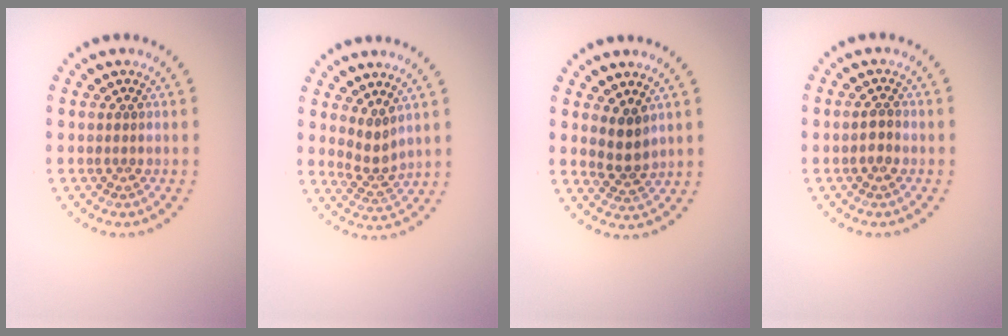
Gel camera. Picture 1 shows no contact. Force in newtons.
{"total": 2.2, "press": 1.5, "slide": 1.6}
{"total": 2.2, "press": 1.8, "slide": 1.2}
{"total": 1.2, "press": 1.1, "slide": 0.5}